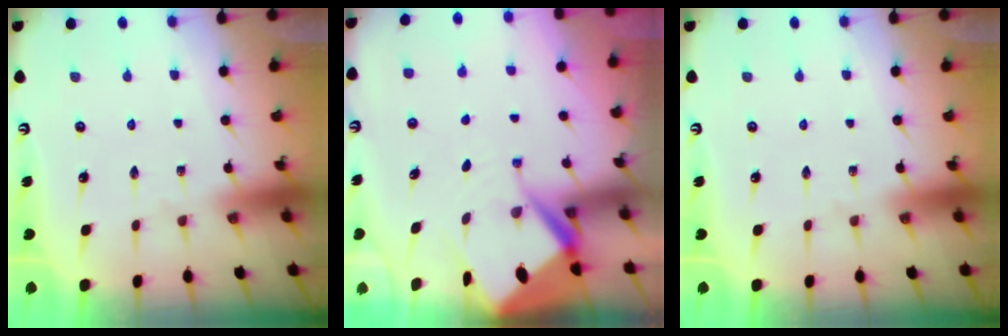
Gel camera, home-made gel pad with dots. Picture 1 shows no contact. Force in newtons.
{"total": 7.5, "press": 7.5, "slide": 0.7}
{"total": 0.0}